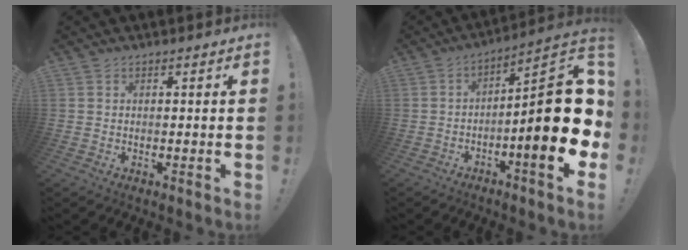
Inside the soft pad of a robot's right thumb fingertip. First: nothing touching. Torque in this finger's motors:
{"motor_torque": [2.28, 2.72, 1.63, -1.14, 0.21]}